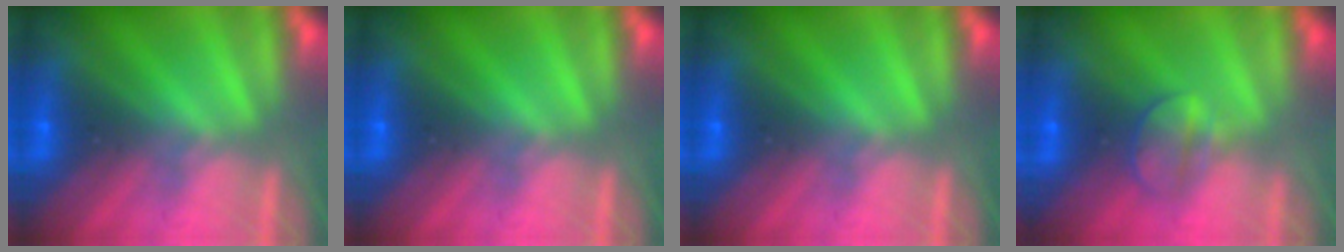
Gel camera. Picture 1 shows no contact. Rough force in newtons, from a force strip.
{"total": 0.0}
{"total": 0.0}
{"total": 2.3}